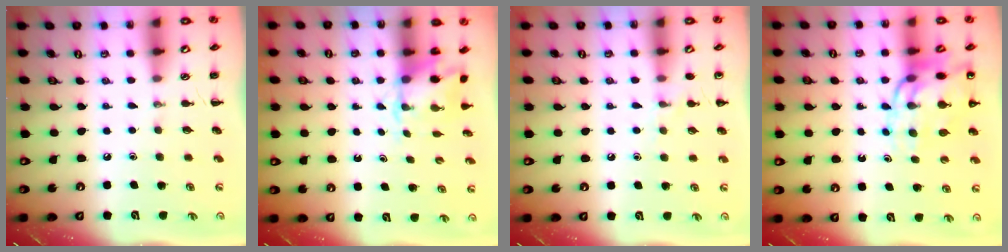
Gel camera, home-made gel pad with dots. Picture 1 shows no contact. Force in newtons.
{"total": 4.5, "press": 4.5, "slide": 0.3}
{"total": 5.9, "press": 5.6, "slide": 1.9}
{"total": 13.1, "press": 12.6, "slide": 3.5}